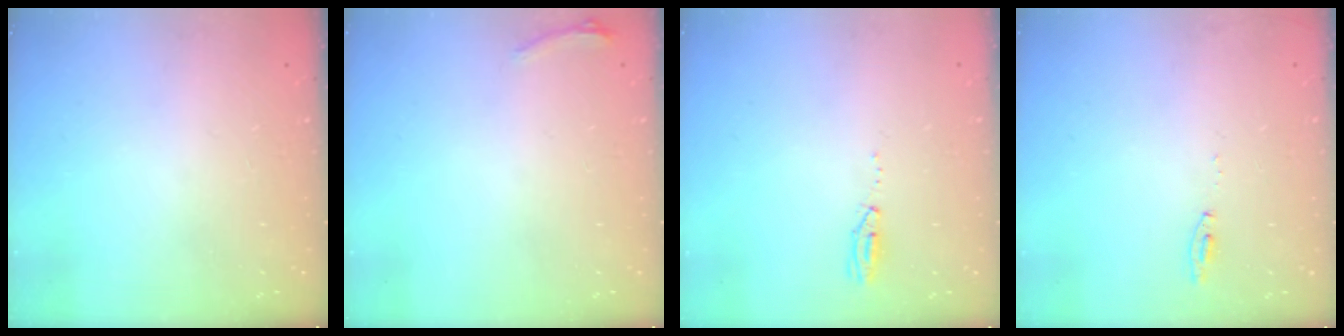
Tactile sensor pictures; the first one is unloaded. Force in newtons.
{"total": 5.0, "press": 4.7, "slide": 1.9}
{"total": 3.5, "press": 2.9, "slide": 2.0}
{"total": 4.6, "press": 4.6, "slide": 0.5}